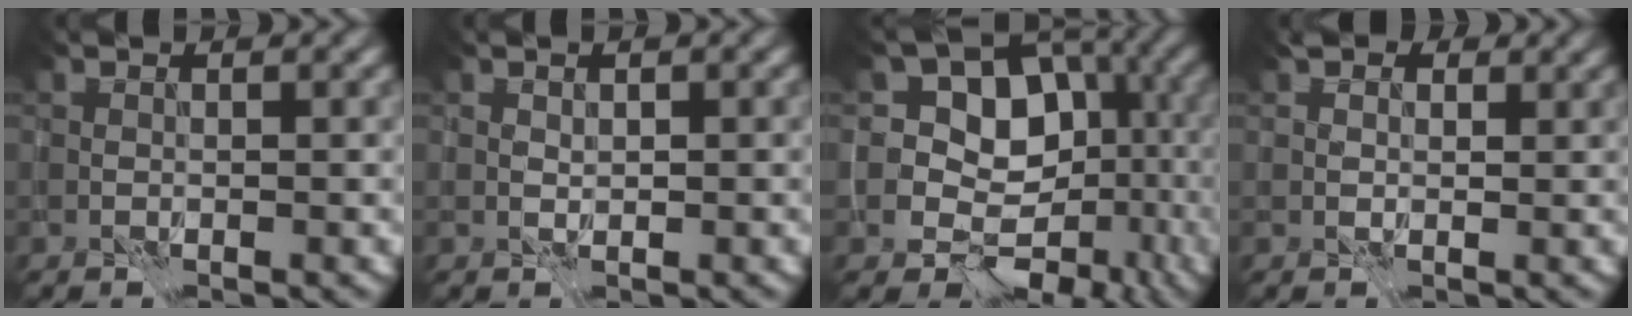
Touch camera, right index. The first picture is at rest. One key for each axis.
{"total": 0.5, "fx": 0.2, "fy": 0.4, "fz": 0.3, "tx": -0.006, "ty": 0.002, "tz": 0.004}
{"total": 12.1, "fx": 0.1, "fy": 10.4, "fz": 6.1, "tx": -0.068, "ty": 0.035, "tz": -0.010}
{"total": 2.2, "fx": 1.3, "fy": 1.6, "fz": 0.8, "tx": -0.008, "ty": 0.006, "tz": 0.000}